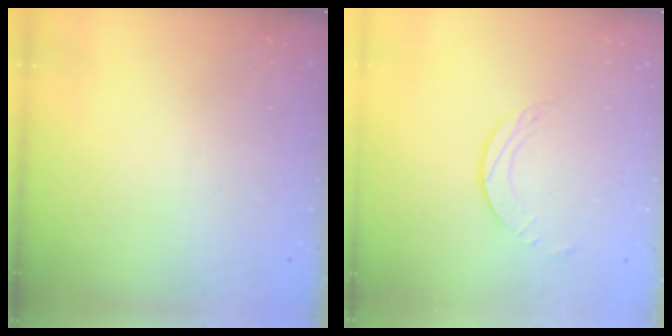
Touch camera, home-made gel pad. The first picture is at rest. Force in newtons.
{"total": 2.0, "press": 1.9, "slide": 0.3}